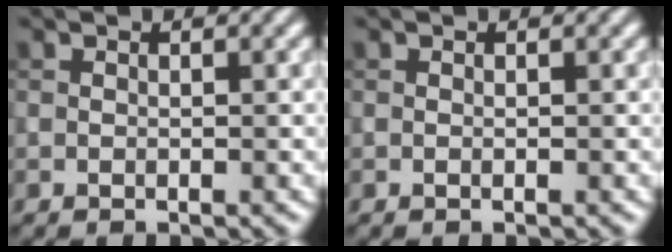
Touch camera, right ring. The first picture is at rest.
{"total": 0.0}